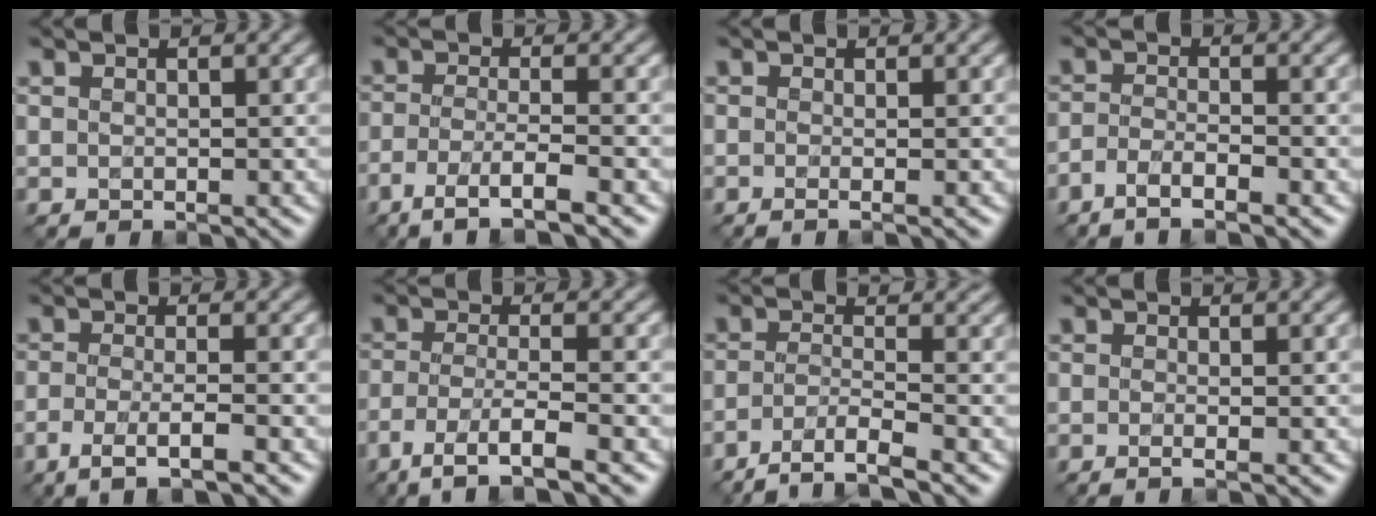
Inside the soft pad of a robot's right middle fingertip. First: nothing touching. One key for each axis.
{"total": 4.5, "fx": -2.7, "fy": 0.8, "fz": 3.5, "tx": -0.064, "ty": -0.006, "tz": -0.057}
{"total": 1.6, "fx": -0.3, "fy": 0.7, "fz": 1.4, "tx": -0.014, "ty": -0.009, "tz": -0.019}
{"total": 2.8, "fx": -2.0, "fy": 0.6, "fz": 1.9, "tx": -0.039, "ty": -0.003, "tz": -0.045}
{"total": 3.8, "fx": -2.0, "fy": 0.7, "fz": 3.1, "tx": -0.057, "ty": -0.008, "tz": -0.045}
{"total": 5.0, "fx": -3.3, "fy": 0.8, "fz": 3.7, "tx": -0.065, "ty": -0.006, "tz": -0.065}
{"total": 4.4, "fx": -2.8, "fy": 1.0, "fz": 3.2, "tx": -0.054, "ty": -0.001, "tz": -0.062}
{"total": 1.7, "fx": -0.3, "fy": 0.7, "fz": 1.5, "tx": -0.014, "ty": -0.010, "tz": -0.021}